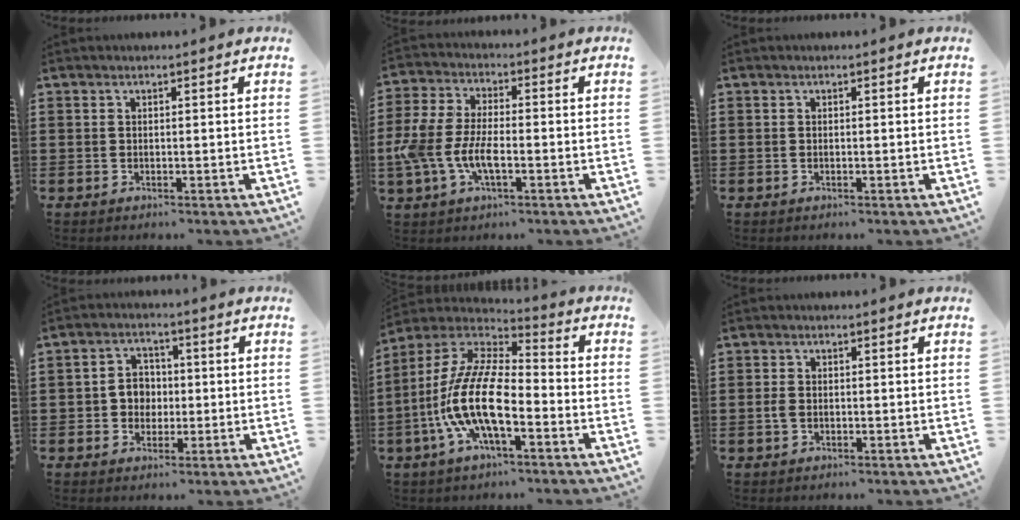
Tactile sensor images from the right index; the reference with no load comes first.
{"total": 7.7, "force": [-2.6, 3.6, 6.3], "torque": [-0.165, -0.010, -0.058]}
{"total": 0.0}
{"total": 4.1, "force": [-0.4, 3.8, 1.6], "torque": [-0.043, 0.011, -0.012]}
{"total": 13.7, "force": [-4.6, 5.1, 11.9], "torque": [-0.281, -0.009, -0.097]}
{"total": 1.9, "force": [-0.4, 1.1, 1.5], "torque": [-0.045, -0.003, -0.012]}